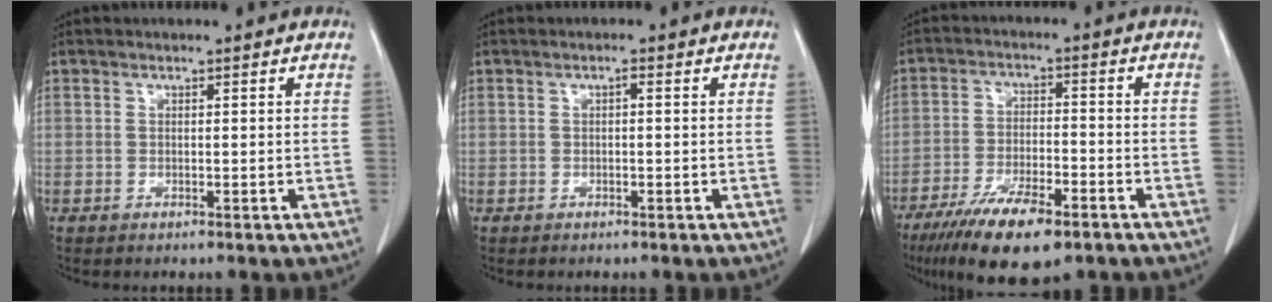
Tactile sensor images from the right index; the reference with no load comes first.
{"total": 0.6, "force": [0.0, 0.2, 0.6], "torque": [-0.010, 0.002, 0.001]}
{"total": 12.1, "force": [-7.9, 3.4, 8.5], "torque": [-0.148, -0.018, -0.134]}